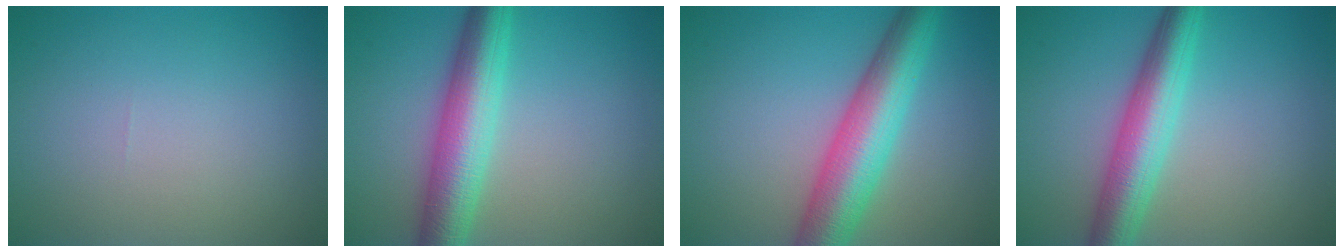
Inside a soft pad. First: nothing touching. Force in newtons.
{"total": 6.7, "press": 6.7, "slide": 0.1}
{"total": 7.9, "press": 7.9, "slide": 0.2}
{"total": 6.0, "press": 6.0, "slide": 0.2}